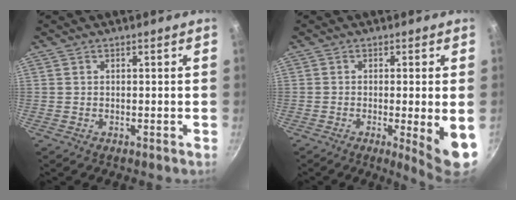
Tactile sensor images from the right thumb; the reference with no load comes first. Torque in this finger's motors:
{"motor_torque": [0.13, 0.63, 0.03, -0.06, 0.22]}